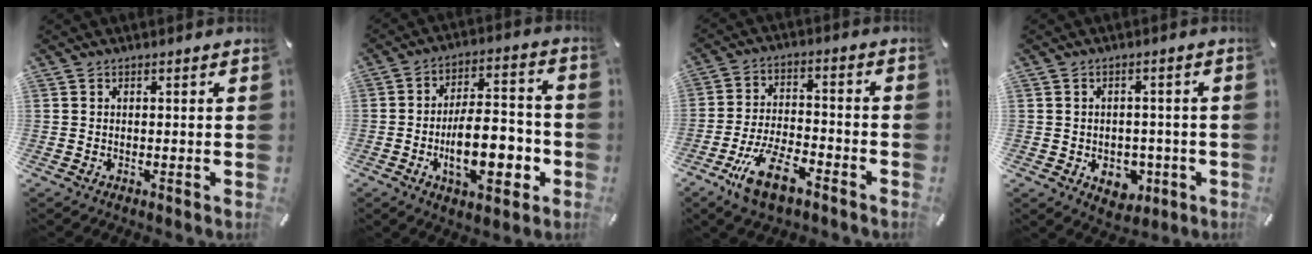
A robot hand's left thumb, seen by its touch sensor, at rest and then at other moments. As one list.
[{"total": 15.9, "force": [-4.3, 8.2, 13.0], "torque": [-0.200, 0.005, -0.072]}, {"total": 12.7, "force": [-7.5, 5.2, 8.8], "torque": [-0.174, 0.033, -0.135]}, {"total": 6.1, "force": [-1.8, 4.9, 3.1], "torque": [-0.034, 0.010, -0.027]}]